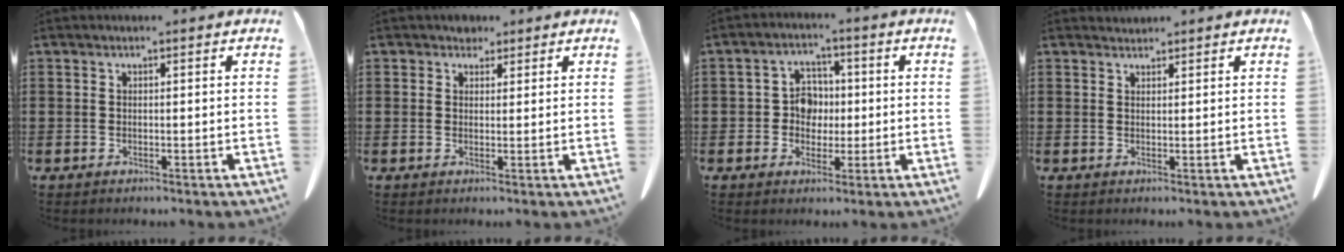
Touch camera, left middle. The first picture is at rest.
{"total": 2.0, "force": [1.7, 1.2, 0.2], "torque": [-0.002, 0.003, 0.030]}
{"total": 4.6, "force": [0.0, 4.1, 2.1], "torque": [-0.055, 0.014, -0.004]}
{"total": 1.3, "force": [1.2, 0.3, 0.1], "torque": [-0.004, 0.001, 0.024]}